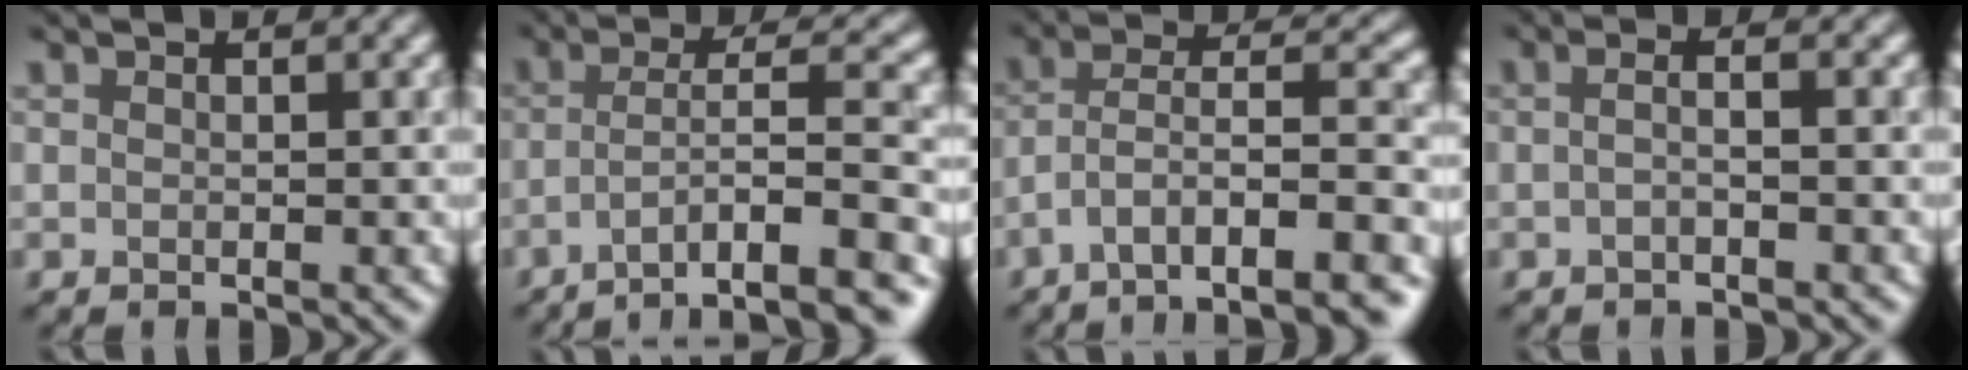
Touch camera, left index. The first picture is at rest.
{"total": 7.5, "force": [-4.2, 1.2, 6.1], "torque": [-0.097, 0.015, -0.053]}
{"total": 9.2, "force": [-5.2, 2.4, 7.1], "torque": [-0.118, 0.007, -0.068]}
{"total": 1.4, "force": [-0.3, 0.4, 1.3], "torque": [-0.020, -0.005, -0.016]}